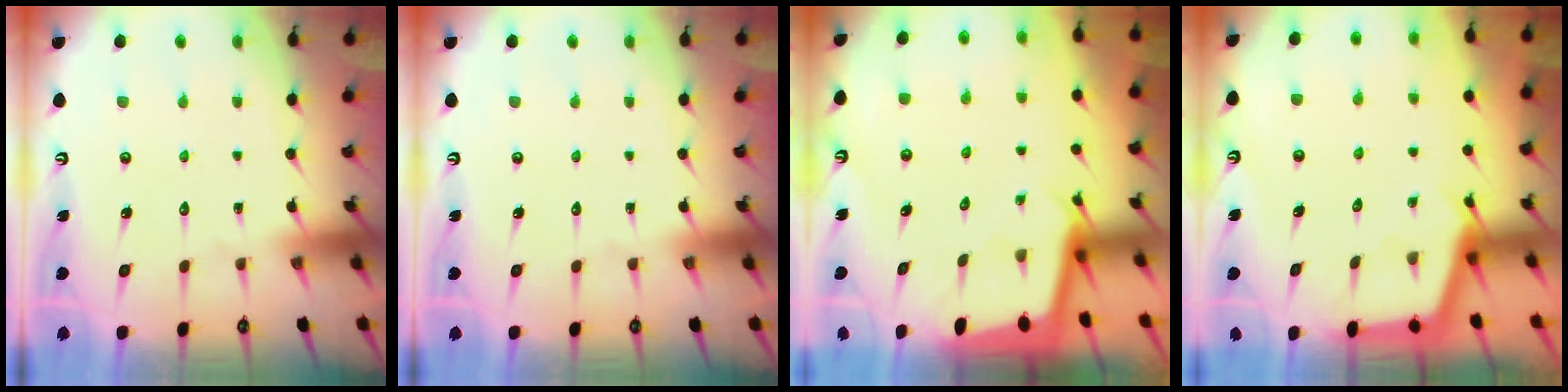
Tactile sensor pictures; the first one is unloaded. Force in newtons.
{"total": 0.0}
{"total": 2.1, "press": 2.1, "slide": 0.1}
{"total": 2.8, "press": 2.8, "slide": 0.3}